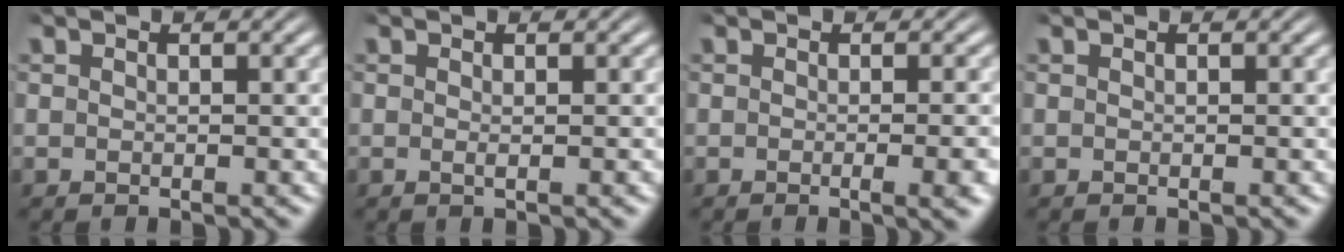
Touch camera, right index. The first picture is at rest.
{"total": 0.6, "force": [0.0, -0.2, 0.5], "torque": [-0.006, 0.000, -0.002]}
{"total": 2.3, "force": [-0.8, -0.2, 2.1], "torque": [-0.020, 0.009, -0.019]}
{"total": 0.0}